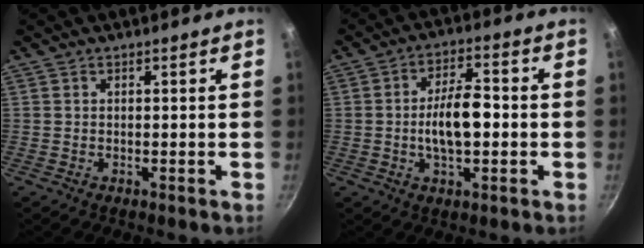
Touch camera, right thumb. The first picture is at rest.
{"total": 9.6, "force": [-1.0, 4.6, 8.4], "torque": [-0.128, 0.023, -0.020]}